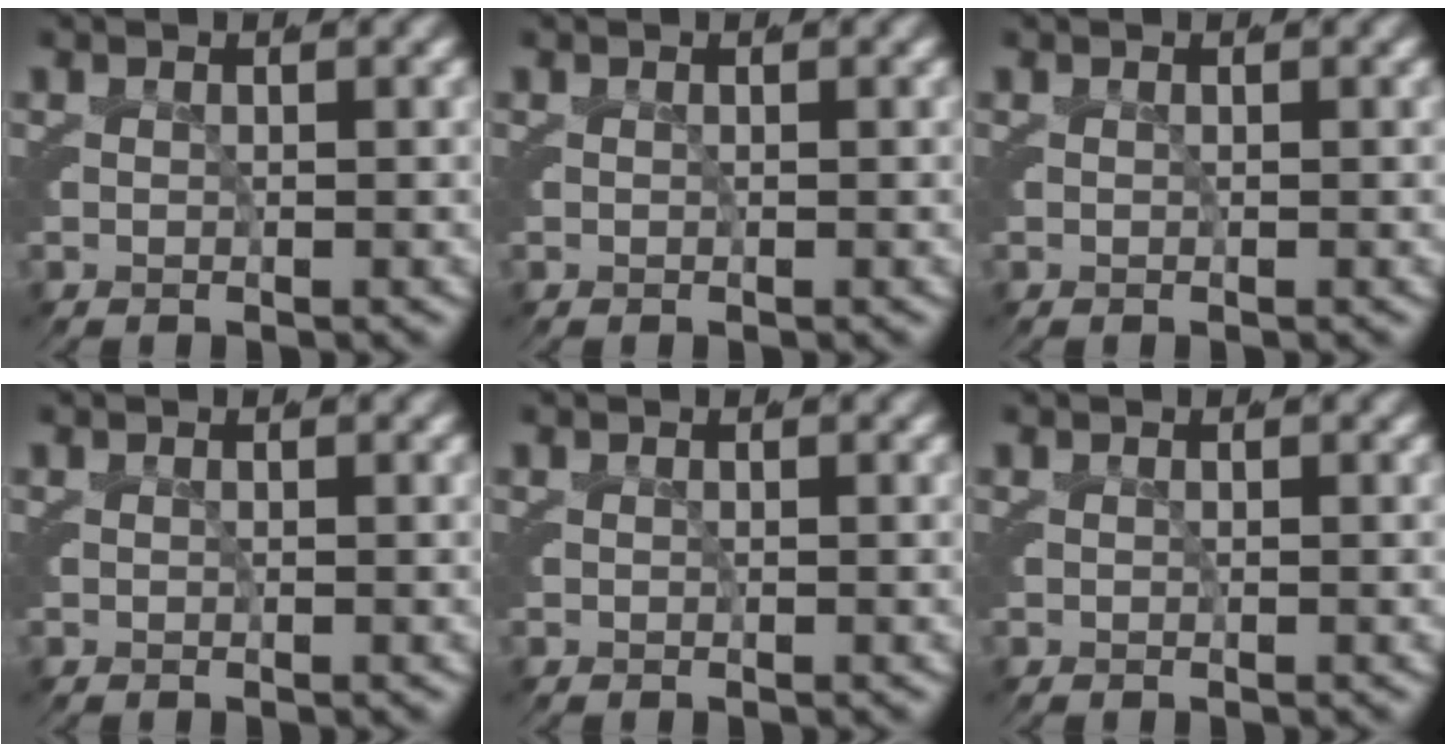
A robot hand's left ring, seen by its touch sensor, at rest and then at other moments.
{"total": 0.0}
{"total": 0.0}
{"total": 0.0}
{"total": 0.0}
{"total": 0.0}